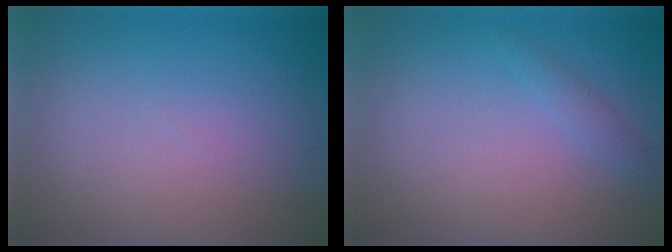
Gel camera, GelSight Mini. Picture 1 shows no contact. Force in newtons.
{"total": 1.0, "press": 1.0, "slide": 0.1}